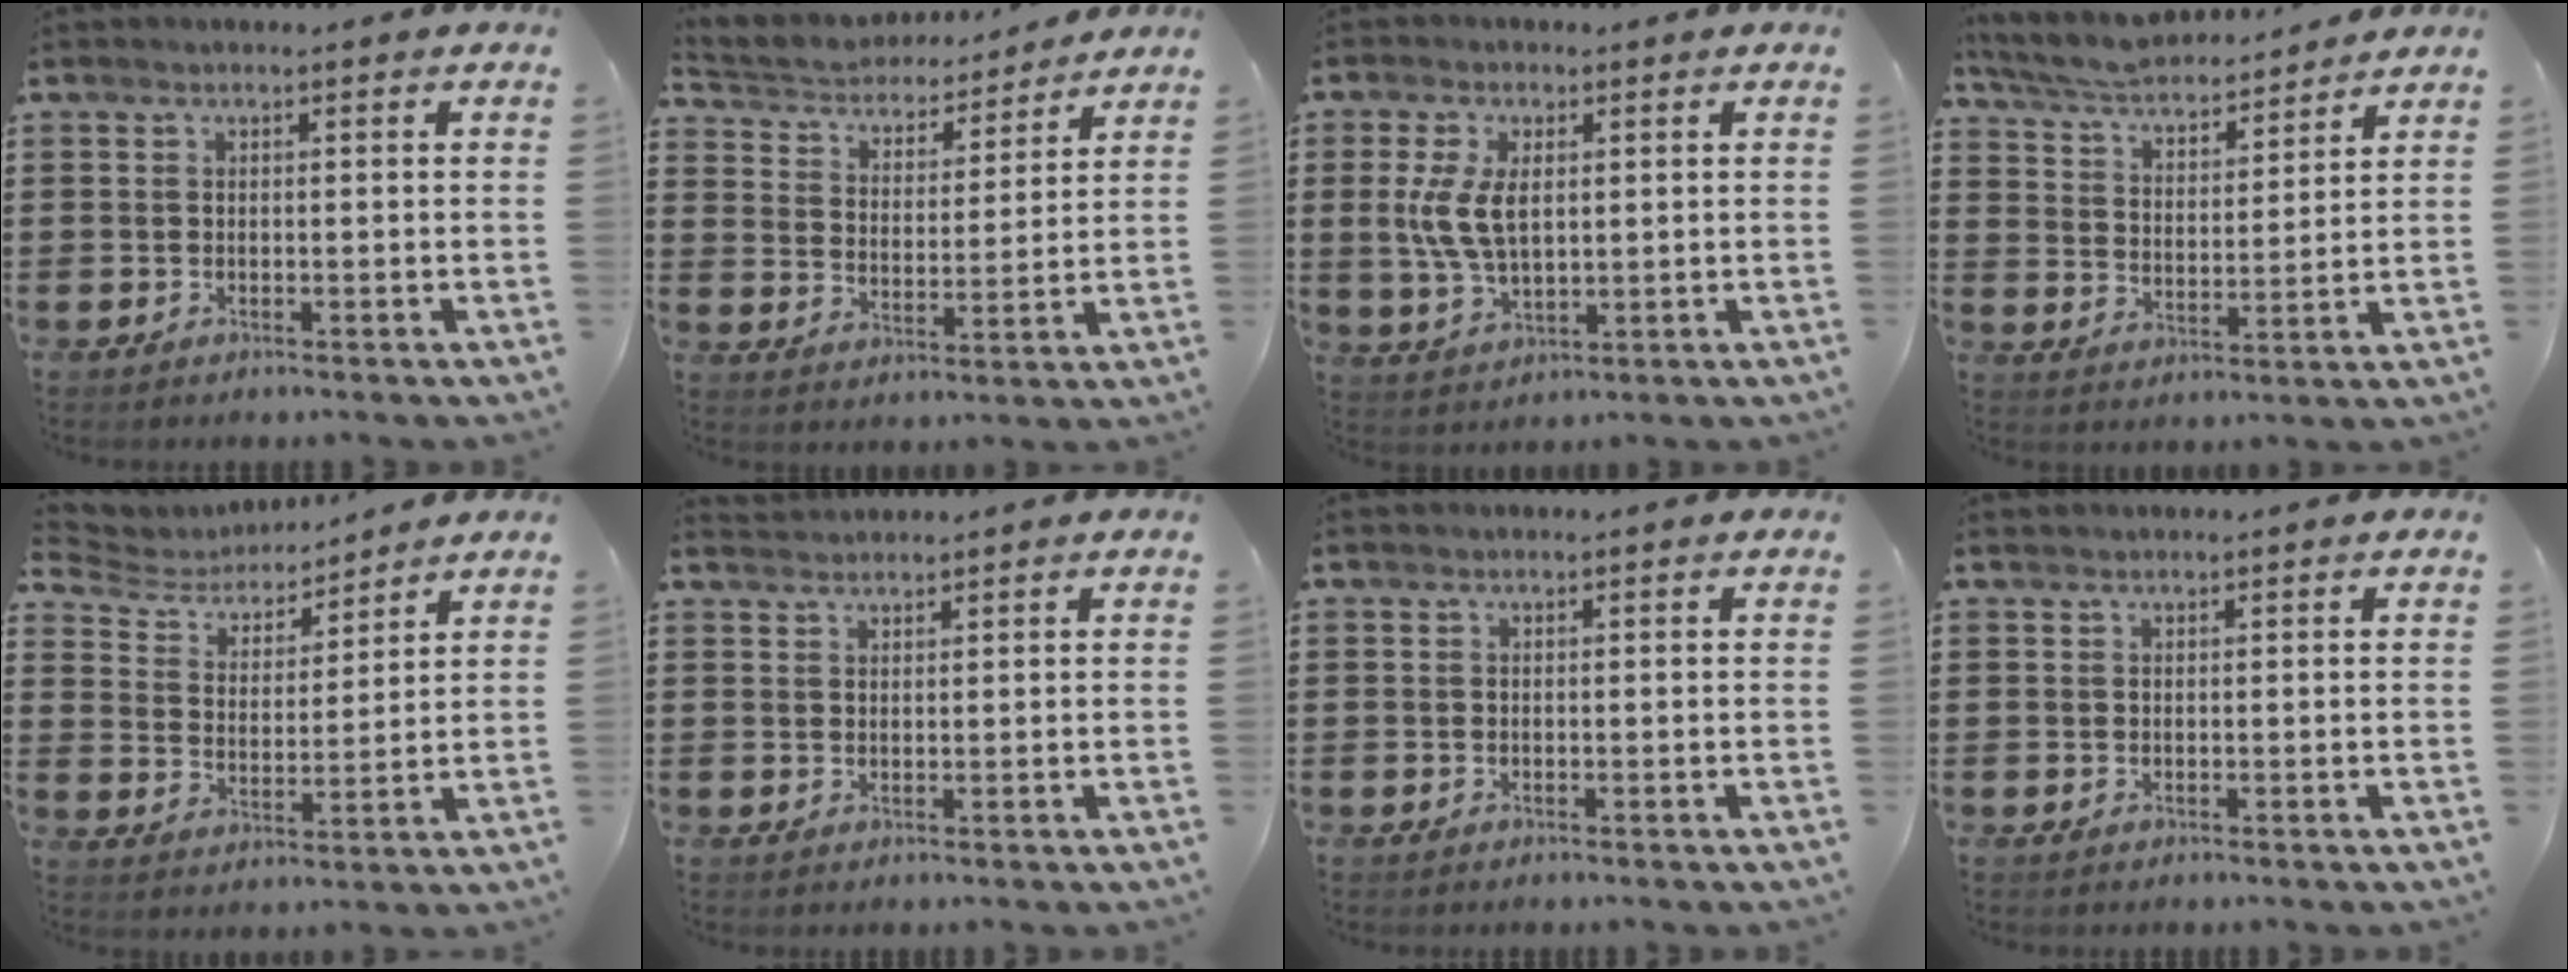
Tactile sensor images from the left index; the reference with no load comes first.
{"total": 4.1, "force": [4.0, 0.9, 0.1], "torque": [-0.028, -0.030, 0.062]}
{"total": 7.2, "force": [1.3, 3.8, 6.1], "torque": [-0.143, 0.003, 0.017]}
{"total": 5.8, "force": [5.5, 0.5, 1.5], "torque": [-0.055, -0.031, 0.095]}
{"total": 5.0, "force": [4.8, 1.2, 0.6], "torque": [-0.041, -0.029, 0.079]}
{"total": 1.4, "force": [1.4, 0.1, -0.1], "torque": [-0.001, 0.001, 0.028]}
{"total": 0.0}
{"total": 0.0}